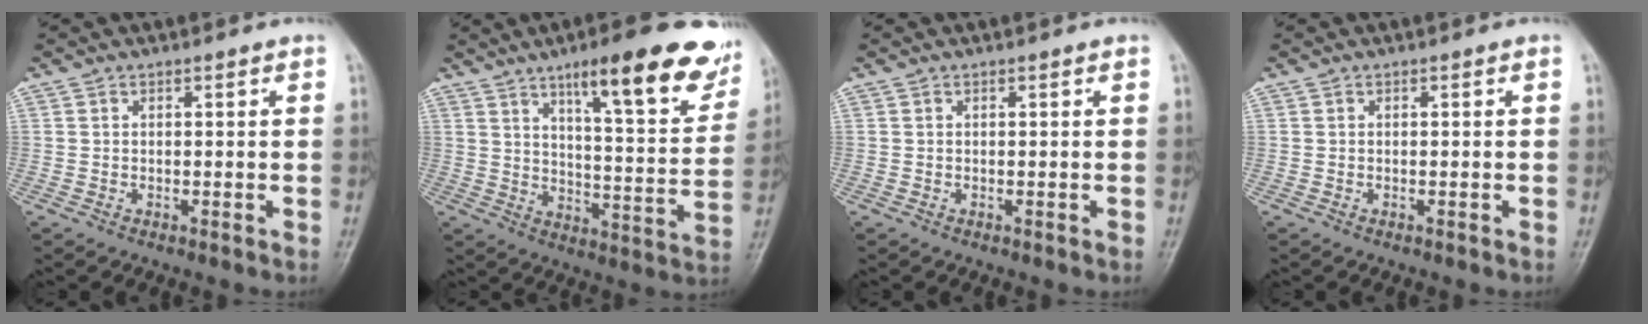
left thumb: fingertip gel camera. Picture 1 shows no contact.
{"total": 19.7, "force": [12.1, 4.6, 14.9], "torque": [-0.167, -0.052, 0.175]}
{"total": 0.0}
{"total": 0.0}